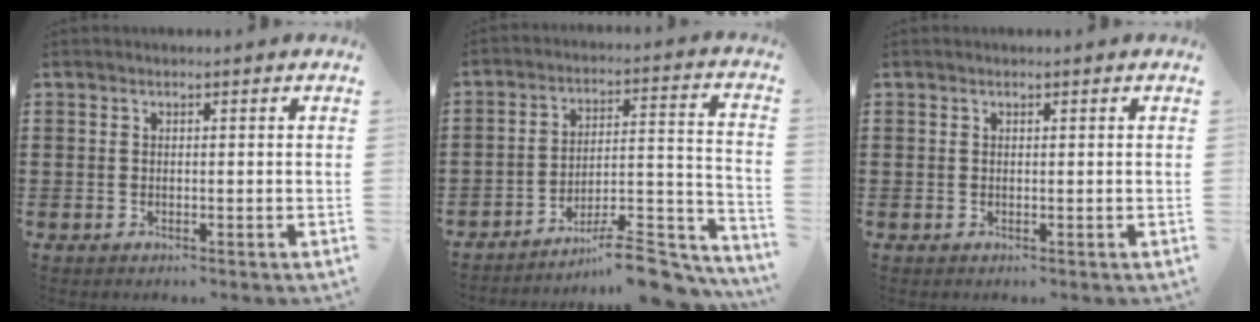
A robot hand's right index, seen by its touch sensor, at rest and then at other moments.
{"total": 10.7, "force": [-9.0, 2.2, 5.4], "torque": [-0.067, 0.035, -0.168]}
{"total": 0.0}